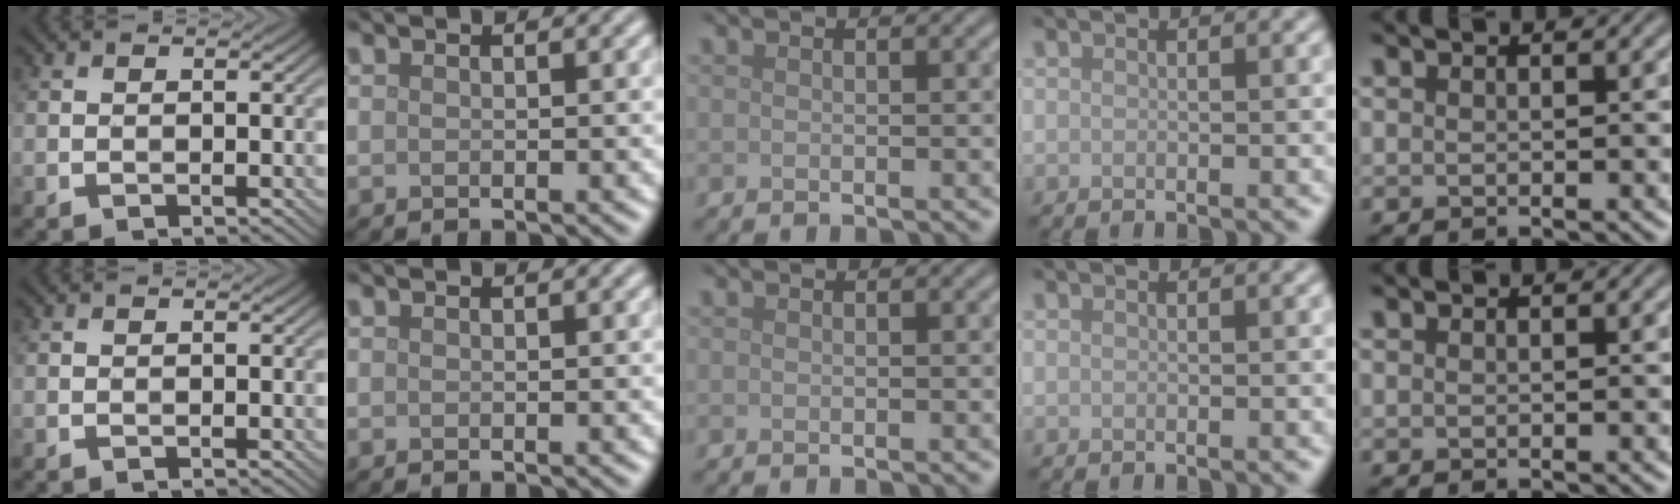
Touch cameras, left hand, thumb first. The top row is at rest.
{}